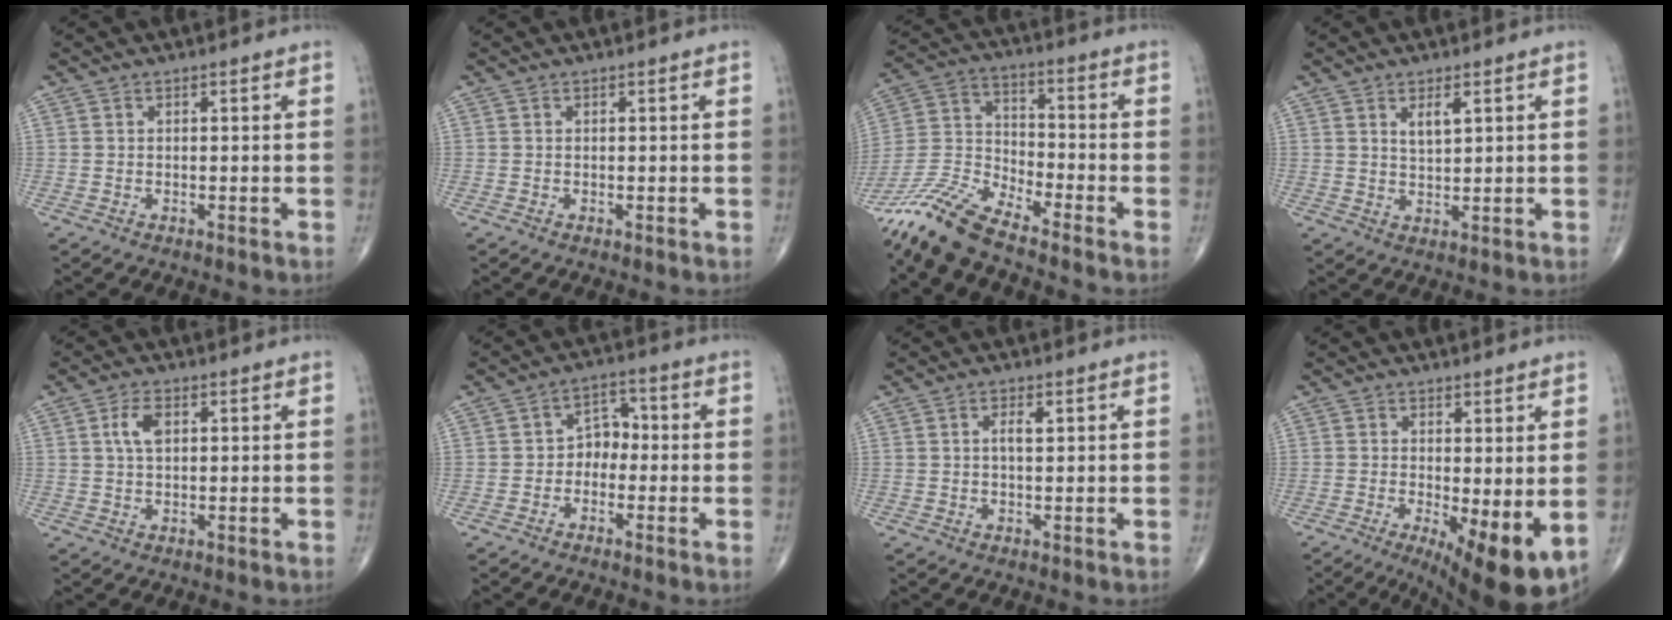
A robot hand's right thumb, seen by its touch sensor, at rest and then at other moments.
{"total": 0.0}
{"total": 11.5, "force": [-10.3, 1.4, 4.9], "torque": [-0.114, 0.053, -0.213]}
{"total": 3.2, "force": [1.6, 1.1, 2.5], "torque": [-0.042, -0.012, 0.030]}
{"total": 3.9, "force": [1.1, 2.1, 3.2], "torque": [-0.066, 0.004, 0.020]}
{"total": 4.6, "force": [-1.2, 3.6, 2.7], "torque": [-0.015, 0.026, -0.035]}
{"total": 2.0, "force": [0.6, 0.8, 1.8], "torque": [-0.034, 0.001, 0.009]}
{"total": 10.3, "force": [-2.0, 3.1, 9.6], "torque": [-0.140, -0.022, -0.020]}